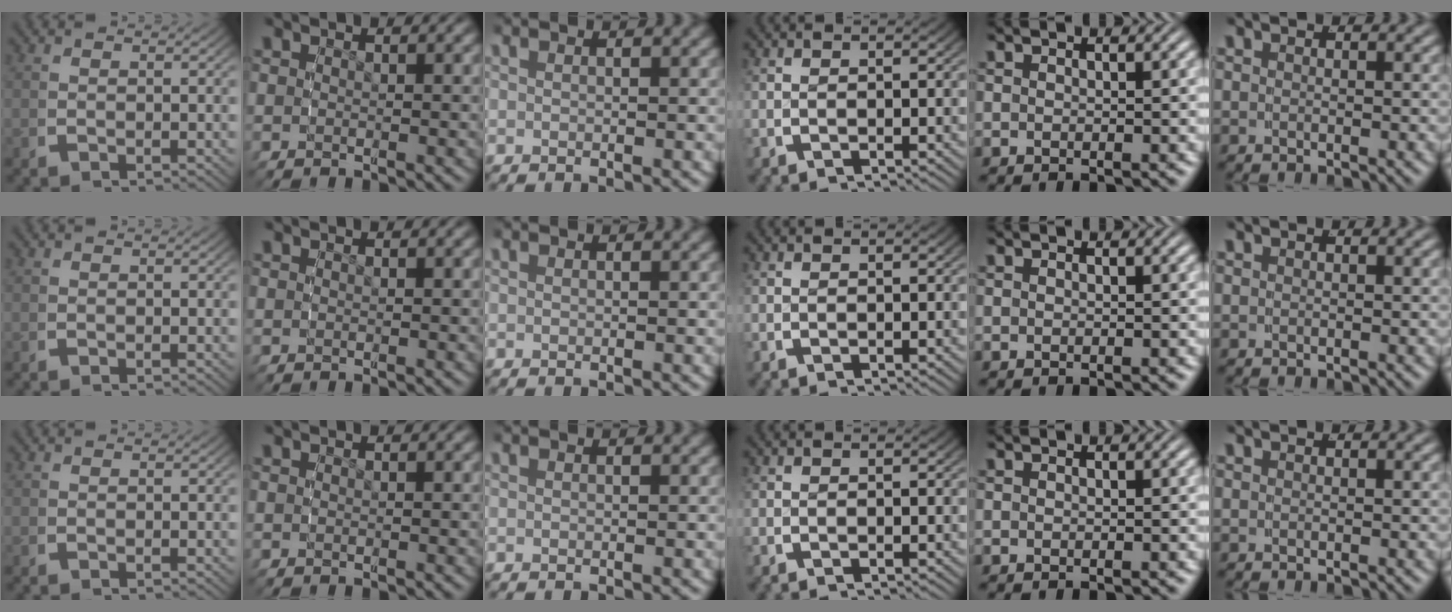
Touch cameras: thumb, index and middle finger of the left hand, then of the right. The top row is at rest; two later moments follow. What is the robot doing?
{"motion": "reach", "object": "coat"}